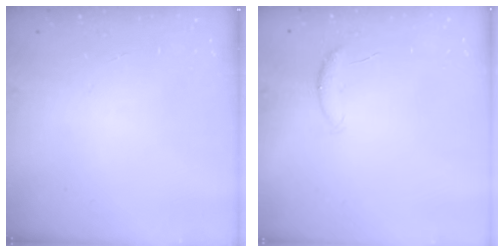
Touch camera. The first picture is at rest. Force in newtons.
{"total": 5.8, "press": 5.8, "slide": 0.5}